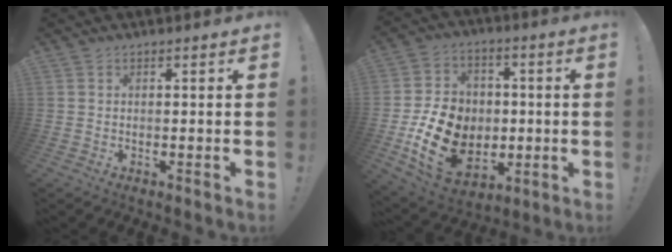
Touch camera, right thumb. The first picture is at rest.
{"total": 19.0, "force": [-3.4, 15.1, 11.0], "torque": [-0.191, 0.022, -0.042]}